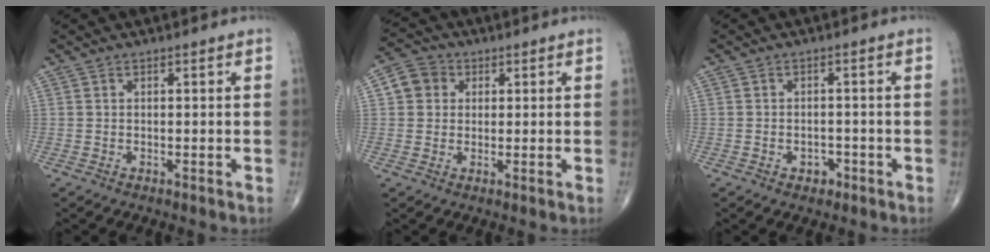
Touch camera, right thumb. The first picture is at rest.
{"total": 5.4, "force": [1.2, 4.9, 1.9], "torque": [-0.014, 0.006, 0.012]}
{"total": 2.5, "force": [-1.2, 1.8, 1.1], "torque": [-0.003, 0.008, -0.014]}